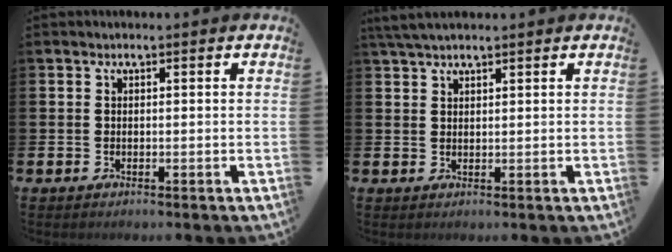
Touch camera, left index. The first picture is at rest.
{"total": 3.1, "force": [2.7, 0.7, 1.4], "torque": [-0.029, 0.000, 0.049]}